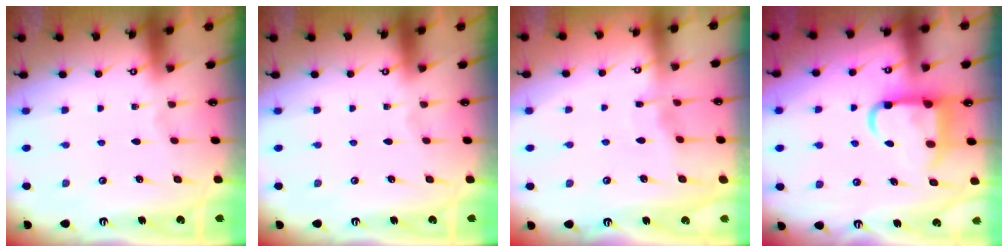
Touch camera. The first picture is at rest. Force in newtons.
{"total": 0.0}
{"total": 3.1, "press": 3.0, "slide": 0.4}
{"total": 10.5, "press": 10.4, "slide": 1.5}